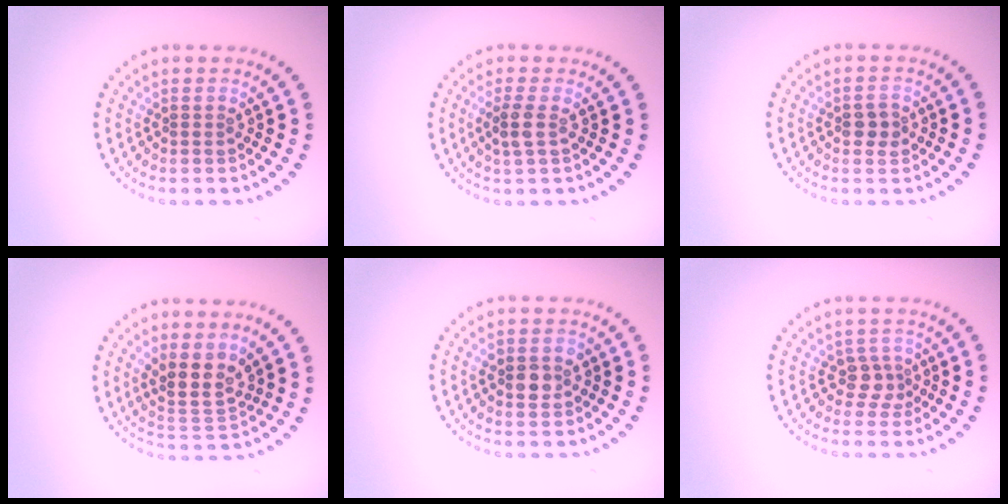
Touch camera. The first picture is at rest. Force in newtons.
{"total": 1.7, "press": 1.5, "slide": 0.8}
{"total": 1.6, "press": 1.6, "slide": 0.1}
{"total": 3.5, "press": 3.0, "slide": 1.8}
{"total": 2.5, "press": 2.5, "slide": 0.2}
{"total": 2.1, "press": 1.7, "slide": 1.3}